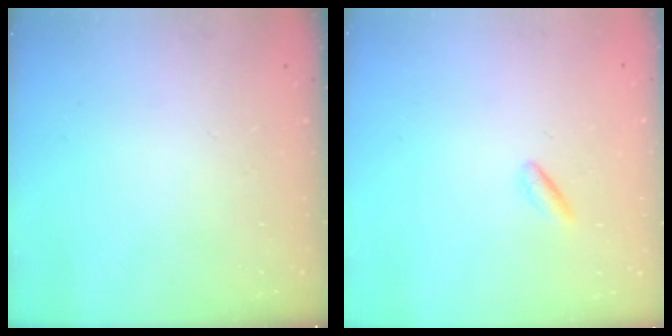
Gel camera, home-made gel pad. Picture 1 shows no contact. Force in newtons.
{"total": 0.7, "press": 0.4, "slide": 0.5}